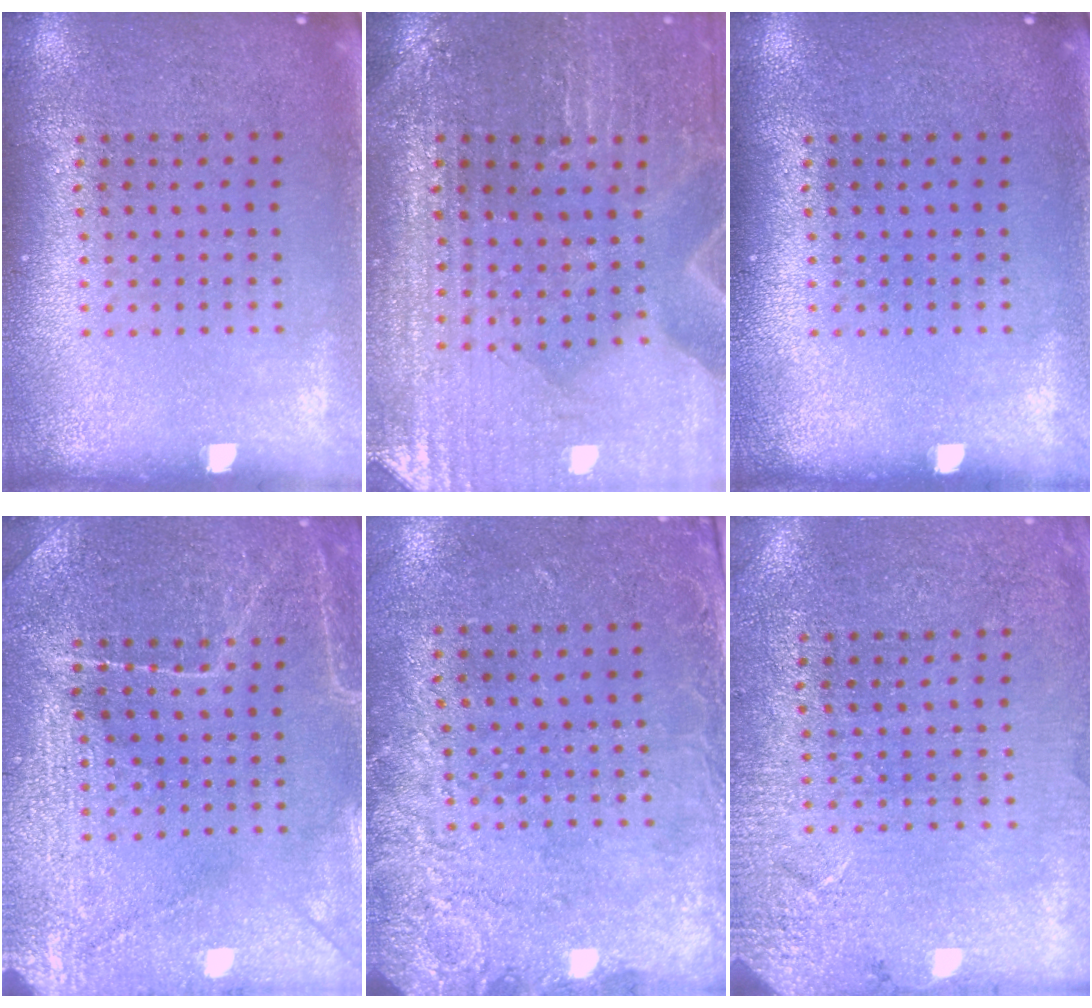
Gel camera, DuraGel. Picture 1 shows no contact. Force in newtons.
{"total": 1.5, "press": 1.4, "slide": 0.2}
{"total": 0.0}
{"total": 3.6, "press": 3.5, "slide": 0.7}
{"total": 2.6, "press": 1.9, "slide": 1.8}
{"total": 2.7, "press": 2.7, "slide": 0.1}